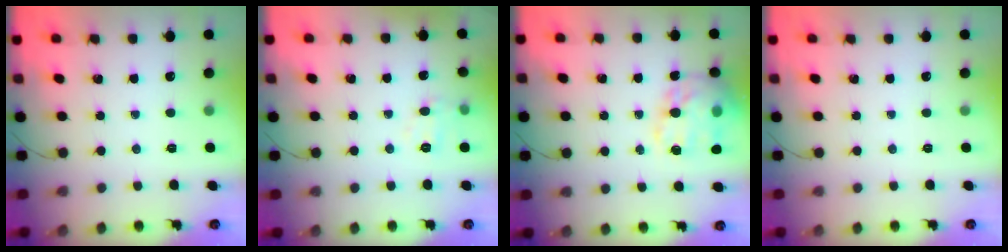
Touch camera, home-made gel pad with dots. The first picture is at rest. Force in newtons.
{"total": 6.5, "press": 6.4, "slide": 1.1}
{"total": 21.0, "press": 20.7, "slide": 3.2}
{"total": 0.0}